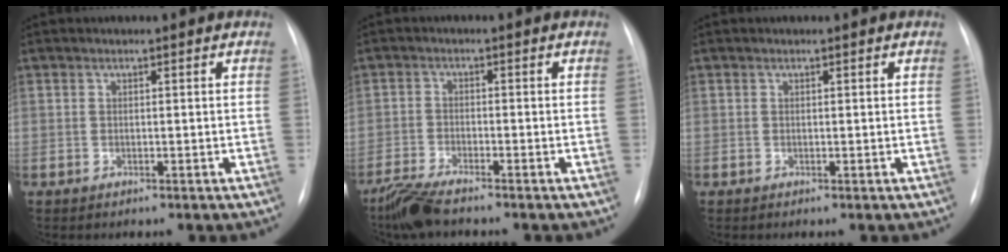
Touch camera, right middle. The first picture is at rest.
{"total": 5.6, "force": [-4.7, 0.5, 3.0], "torque": [-0.065, -0.020, -0.092]}
{"total": 0.0}